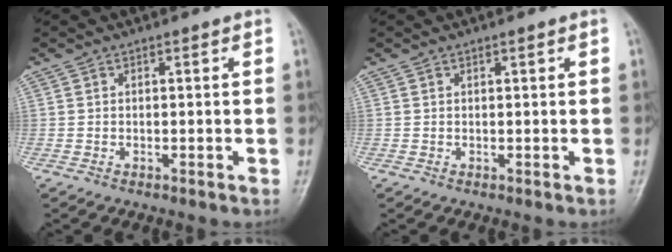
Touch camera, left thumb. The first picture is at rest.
{"total": 0.5, "force": [0.3, 0.1, 0.4], "torque": [-0.007, 0.000, 0.005]}